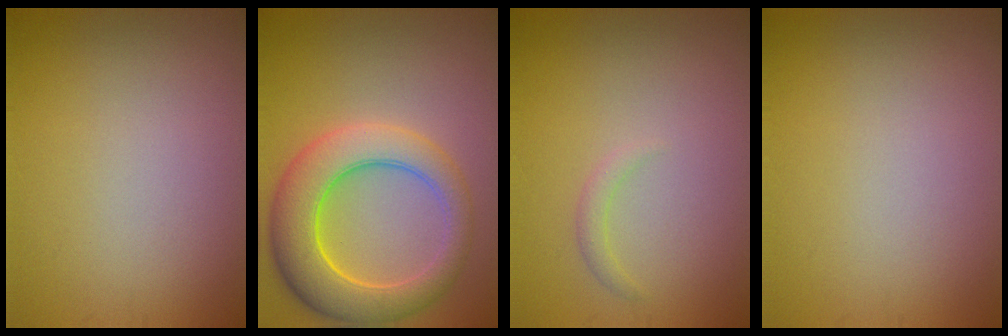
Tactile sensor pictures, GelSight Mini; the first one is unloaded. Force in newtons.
{"total": 7.9, "press": 7.9, "slide": 0.3}
{"total": 1.0, "press": 1.0, "slide": 0.2}
{"total": 0.0}